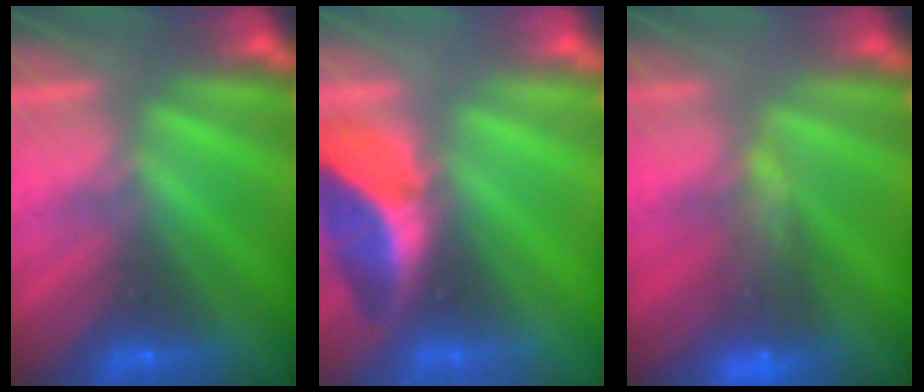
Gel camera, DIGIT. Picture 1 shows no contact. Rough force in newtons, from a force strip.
{"total": 2.2}
{"total": 7.5}